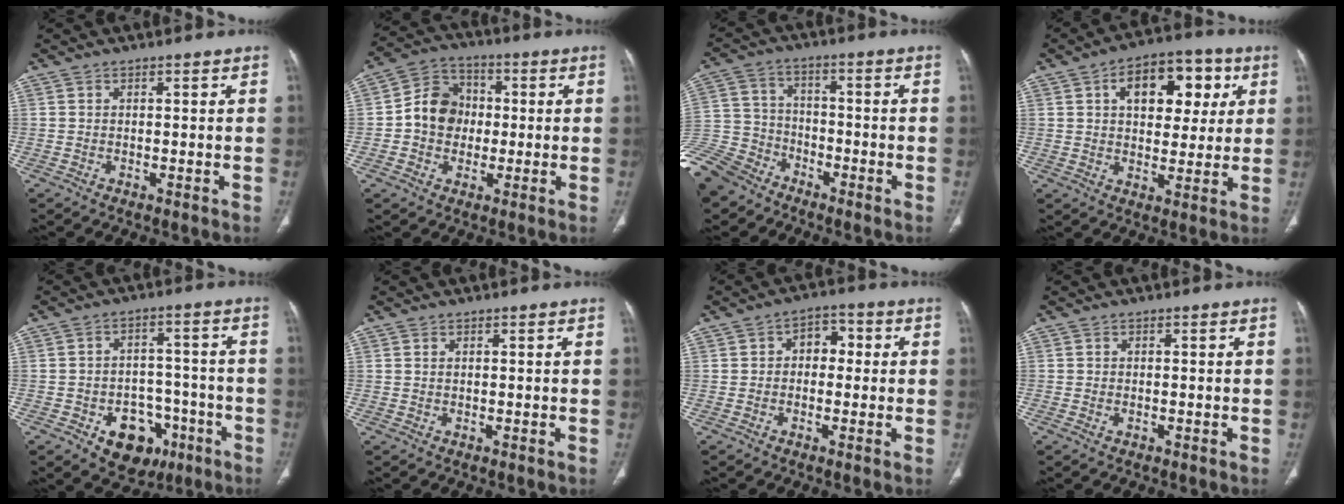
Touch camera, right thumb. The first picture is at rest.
{"total": 9.8, "force": [-0.3, 8.6, 4.8], "torque": [-0.053, 0.026, -0.017]}
{"total": 13.7, "force": [-10.4, 8.3, 3.3], "torque": [-0.086, 0.042, -0.201]}
{"total": 14.8, "force": [4.9, 8.9, 10.7], "torque": [-0.107, 0.005, 0.073]}
{"total": 11.6, "force": [-5.6, 8.3, 5.9], "torque": [-0.043, 0.043, -0.070]}
{"total": 0.5, "force": [0.3, 0.2, 0.4], "torque": [-0.011, 0.005, 0.007]}
{"total": 5.2, "force": [0.5, 3.8, 3.6], "torque": [-0.025, 0.018, -0.002]}
{"total": 0.7, "force": [-0.3, 0.5, 0.5], "torque": [-0.012, 0.004, -0.001]}